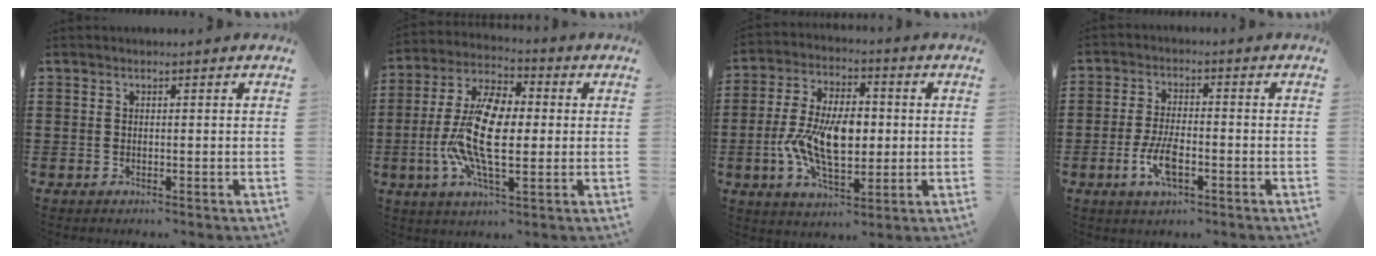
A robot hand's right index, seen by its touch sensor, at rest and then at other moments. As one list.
[{"total": 12.5, "force": [-1.2, 5.8, 11.0], "torque": [-0.239, -0.001, -0.025]}, {"total": 10.8, "force": [-1.0, 6.0, 9.0], "torque": [-0.186, 0.005, -0.024]}, {"total": 6.0, "force": [-2.2, 2.4, 5.0], "torque": [-0.119, -0.008, -0.045]}]